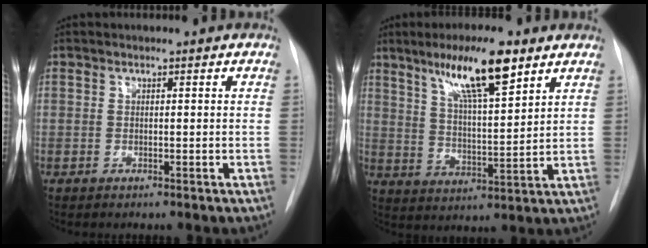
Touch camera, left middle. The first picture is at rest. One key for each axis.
{"total": 12.0, "fx": 7.4, "fy": 1.4, "fz": 9.3, "tx": -0.164, "ty": 0.003, "tz": 0.129}